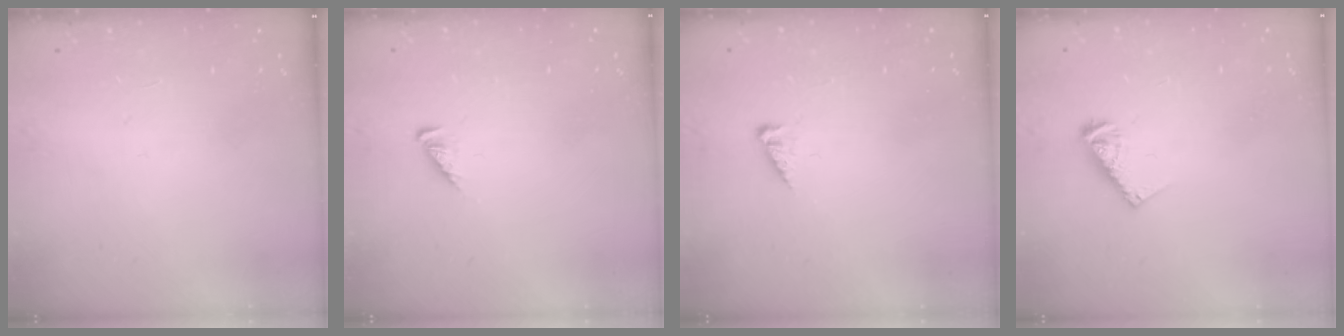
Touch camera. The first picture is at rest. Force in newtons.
{"total": 3.4, "press": 3.4, "slide": 0.6}
{"total": 4.0, "press": 4.0, "slide": 0.4}
{"total": 6.9, "press": 6.8, "slide": 0.6}